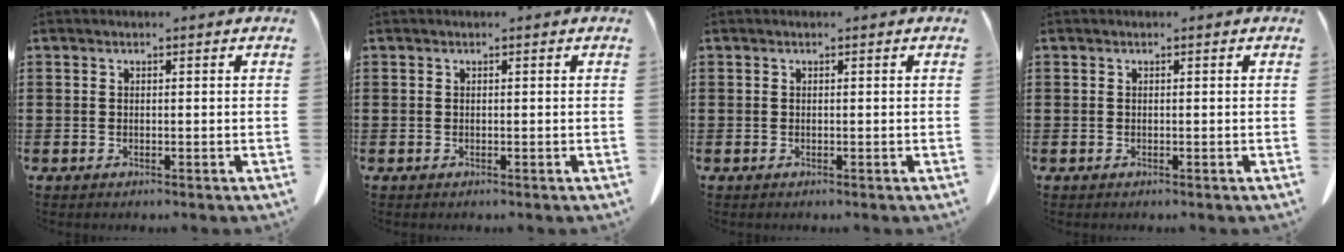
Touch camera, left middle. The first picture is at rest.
{"total": 0.0}
{"total": 0.0}
{"total": 0.0}